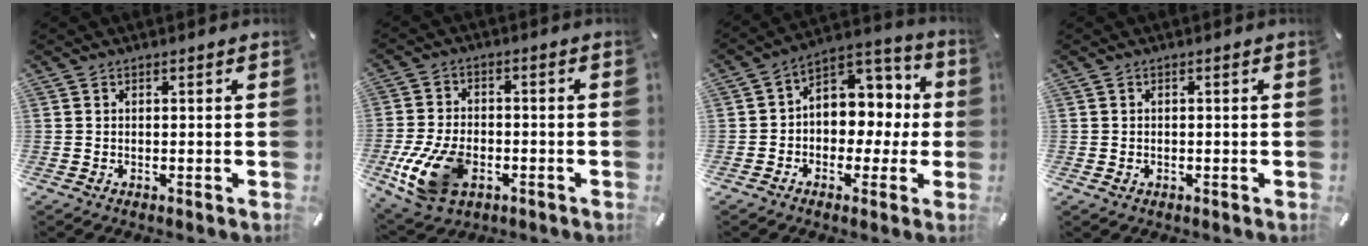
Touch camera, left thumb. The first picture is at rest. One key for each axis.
{"total": 13.9, "fx": -4.7, "fy": 9.0, "fz": 9.5, "tx": -0.205, "ty": 0.011, "tz": -0.081}
{"total": 8.2, "fx": -0.2, "fy": 7.5, "fz": 3.3, "tx": -0.039, "ty": -0.006, "tz": -0.003}
{"total": 0.9, "fx": -0.2, "fy": 0.9, "fz": 0.3, "tx": -0.007, "ty": 0.004, "tz": -0.007}